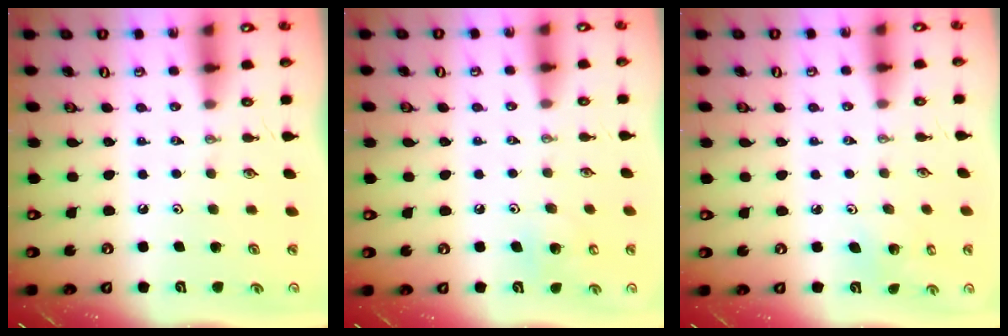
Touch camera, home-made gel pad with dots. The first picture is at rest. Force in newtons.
{"total": 8.0, "press": 8.0, "slide": 0.4}
{"total": 2.3, "press": 2.3, "slide": 0.2}